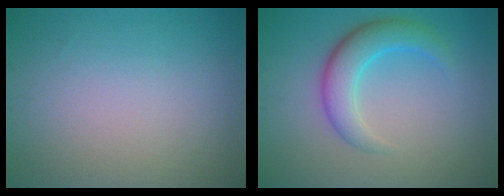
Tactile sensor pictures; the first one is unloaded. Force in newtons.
{"total": 4.4, "press": 4.4, "slide": 0.3}